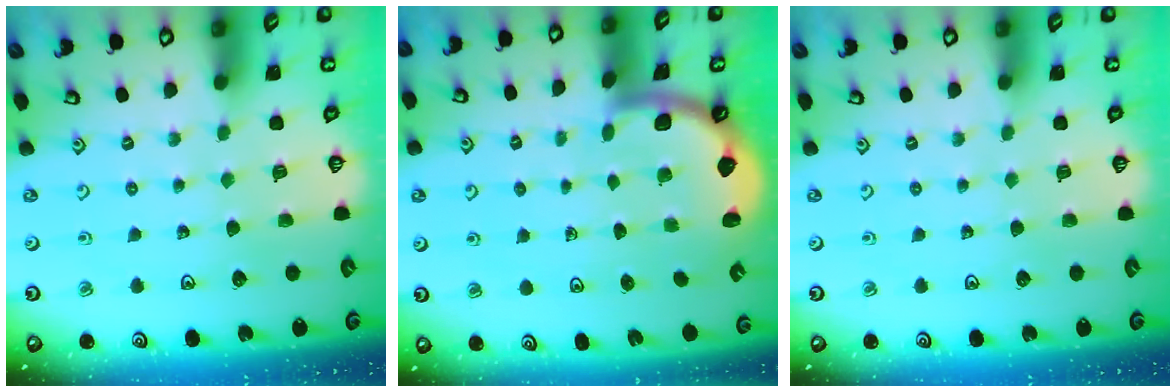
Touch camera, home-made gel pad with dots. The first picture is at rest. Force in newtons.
{"total": 1.9, "press": 1.9, "slide": 0.3}
{"total": 0.0}